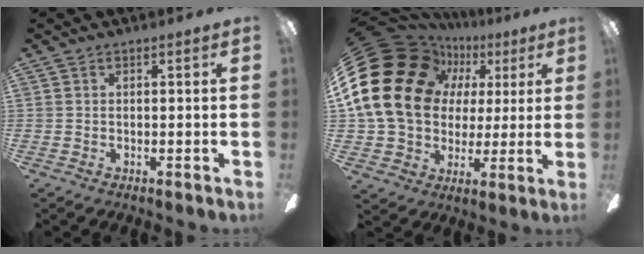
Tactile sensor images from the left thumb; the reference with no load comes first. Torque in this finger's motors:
{"motor_torque": [0.39, 2.26, 1.56, -1.20, 0.73]}